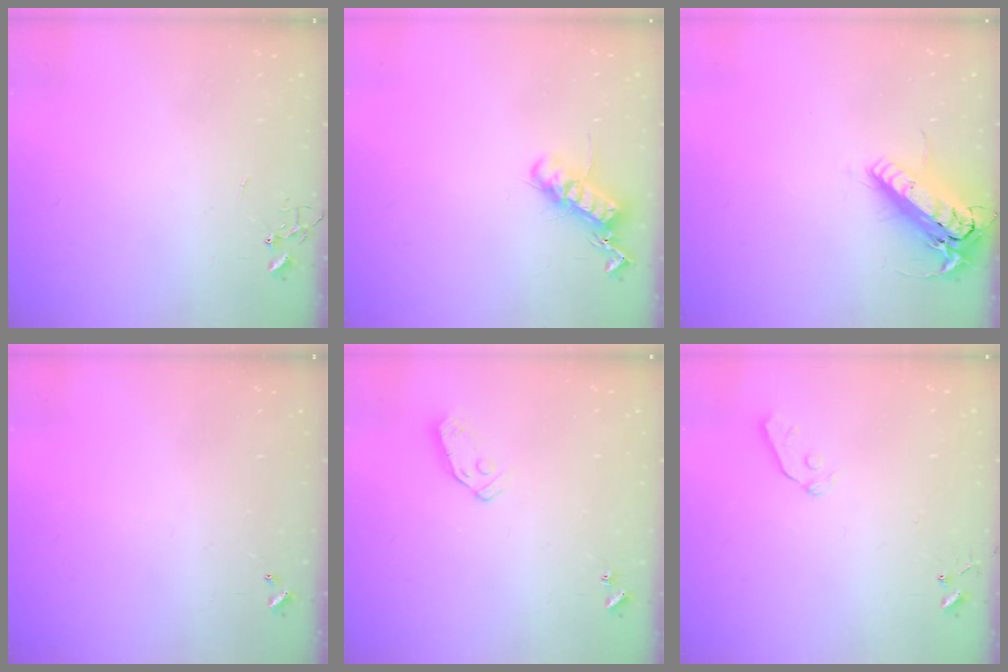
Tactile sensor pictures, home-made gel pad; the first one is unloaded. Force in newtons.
{"total": 13.3, "press": 13.3, "slide": 0.3}
{"total": 17.8, "press": 17.5, "slide": 3.4}
{"total": 0.0}
{"total": 6.5, "press": 6.5, "slide": 0.4}
{"total": 5.2, "press": 5.2, "slide": 0.6}